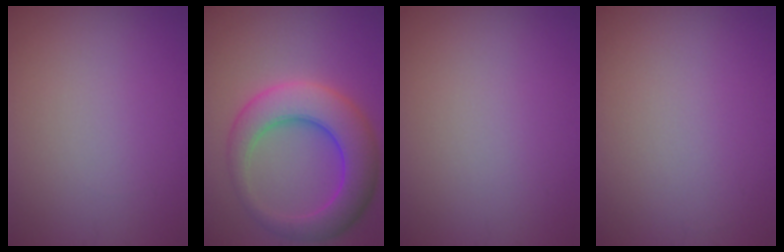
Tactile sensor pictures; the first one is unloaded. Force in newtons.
{"total": 7.9, "press": 7.9, "slide": 0.1}
{"total": 0.0}
{"total": 0.0}